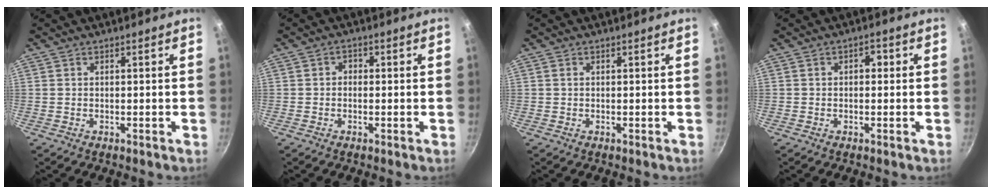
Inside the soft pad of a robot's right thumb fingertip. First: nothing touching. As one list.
[{"total": 1.6, "force": [-0.3, 1.4, 0.8], "torque": [-0.005, 0.005, -0.008]}, {"total": 0.0}, {"total": 2.2, "force": [0.1, 1.5, 1.5], "torque": [-0.011, 0.006, -0.003]}]